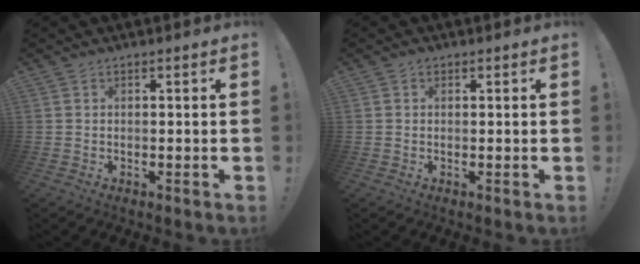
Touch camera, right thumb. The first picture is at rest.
{"total": 0.6, "force": [0.3, 0.5, 0.2], "torque": [0.000, 0.000, 0.005]}